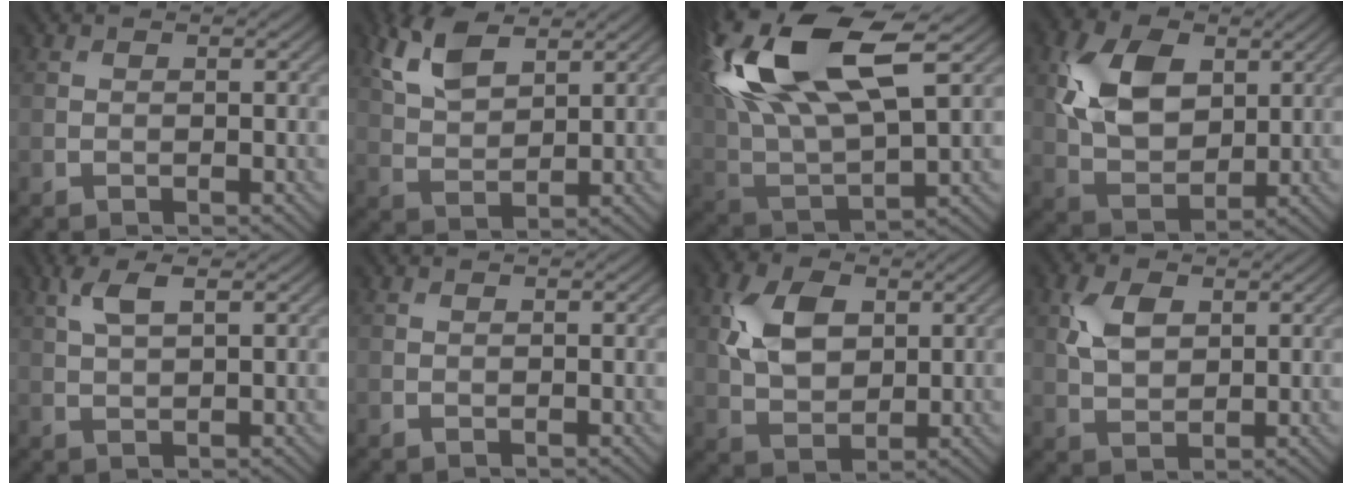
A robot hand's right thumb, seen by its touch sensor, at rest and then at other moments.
{"total": 6.9, "force": [3.9, 3.3, 4.7], "torque": [-0.114, 0.007, 0.081]}
{"total": 18.9, "force": [8.4, 8.2, 14.8], "torque": [-0.328, 0.023, 0.155]}
{"total": 10.3, "force": [2.8, 6.7, 7.3], "torque": [-0.177, 0.009, 0.052]}
{"total": 3.7, "force": [1.8, 1.1, 3.0], "torque": [-0.075, 0.006, 0.038]}
{"total": 0.0}
{"total": 7.9, "force": [2.2, 5.1, 5.6], "torque": [-0.130, 0.008, 0.041]}
{"total": 5.1, "force": [1.7, 3.2, 3.6], "torque": [-0.085, 0.004, 0.032]}